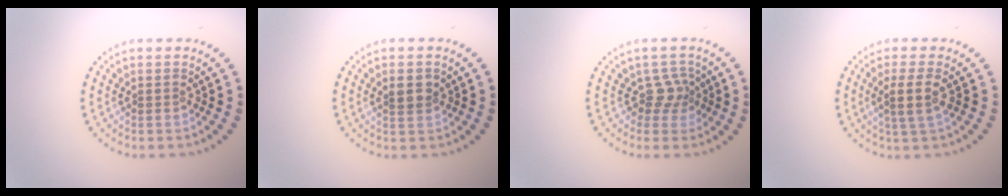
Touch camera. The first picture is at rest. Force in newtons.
{"total": 1.9, "press": 1.7, "slide": 0.8}
{"total": 2.0, "press": 1.3, "slide": 1.5}
{"total": 2.6, "press": 2.2, "slide": 1.4}